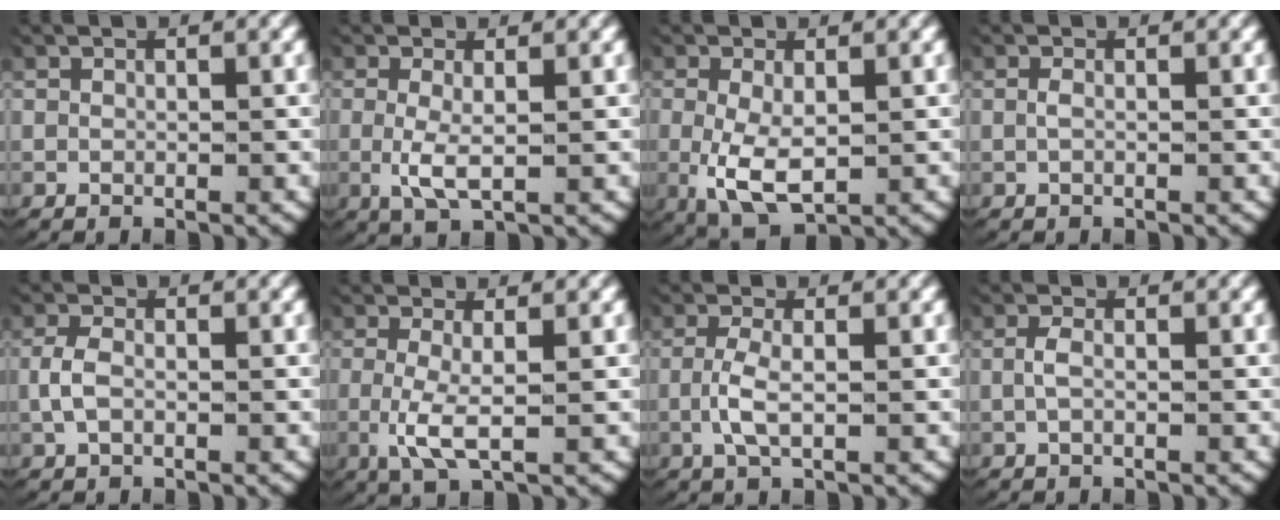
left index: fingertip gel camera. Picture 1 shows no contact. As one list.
[{"total": 3.0, "force": [-0.3, 1.0, 2.8], "torque": [-0.069, -0.016, 0.003]}, {"total": 5.7, "force": [-1.4, 3.3, 4.5], "torque": [-0.105, -0.030, -0.005]}, {"total": 0.5, "force": [-0.2, -0.1, 0.5], "torque": [-0.020, -0.007, 0.001]}, {"total": 2.0, "force": [-0.2, 1.2, 1.6], "torque": [-0.052, -0.005, 0.001]}, {"total": 3.7, "force": [-0.5, 1.1, 3.5], "torque": [-0.088, -0.021, 0.002]}, {"total": 2.5, "force": [-0.4, 0.7, 2.3], "torque": [-0.063, -0.008, -0.003]}, {"total": 1.1, "force": [-0.3, 0.3, 1.1], "torque": [-0.036, -0.005, -0.002]}]